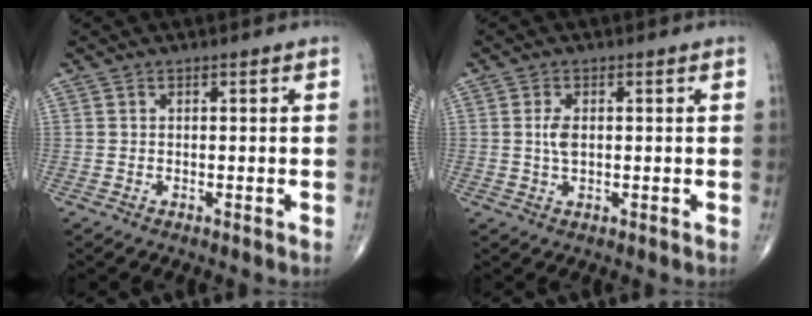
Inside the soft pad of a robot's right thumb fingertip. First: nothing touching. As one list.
[{"total": 2.8, "force": [0.3, 1.4, 2.4], "torque": [-0.051, -0.001, 0.004]}]